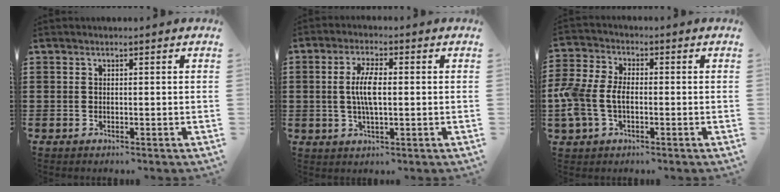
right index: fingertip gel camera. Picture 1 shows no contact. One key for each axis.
{"total": 5.4, "fx": 0.1, "fy": 1.8, "fz": 5.1, "tx": -0.111, "ty": 0.000, "tz": -0.004}
{"total": 6.3, "fx": -1.4, "fy": 4.1, "fz": 4.6, "tx": -0.126, "ty": -0.003, "tz": -0.037}